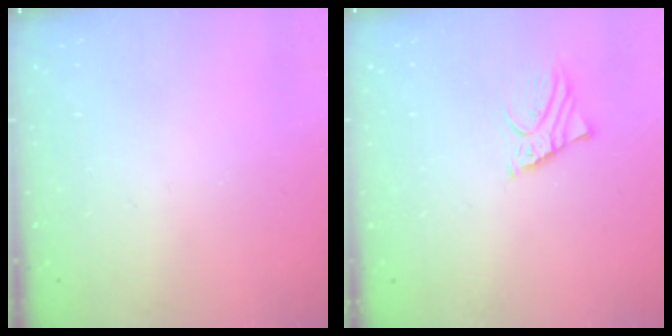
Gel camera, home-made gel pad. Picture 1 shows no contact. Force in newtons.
{"total": 2.2, "press": 2.2, "slide": 0.1}